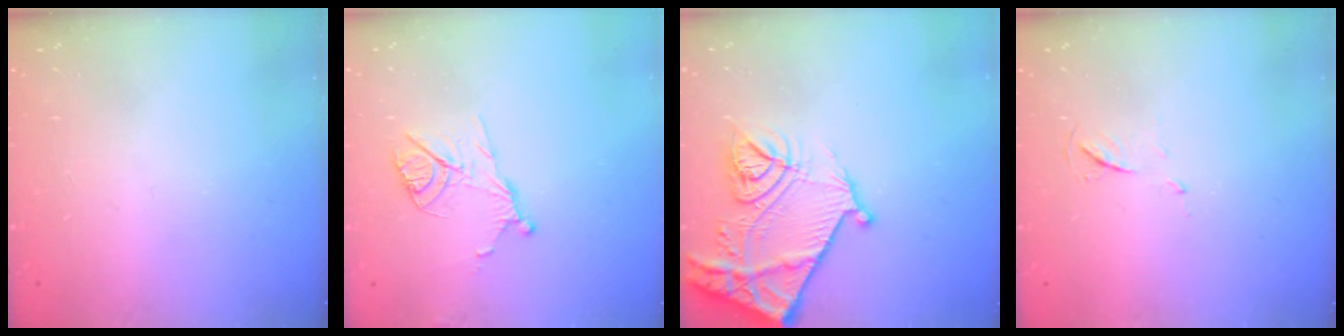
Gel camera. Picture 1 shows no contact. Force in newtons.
{"total": 10.9, "press": 10.9, "slide": 0.4}
{"total": 18.3, "press": 18.2, "slide": 2.0}
{"total": 4.9, "press": 4.9, "slide": 0.7}